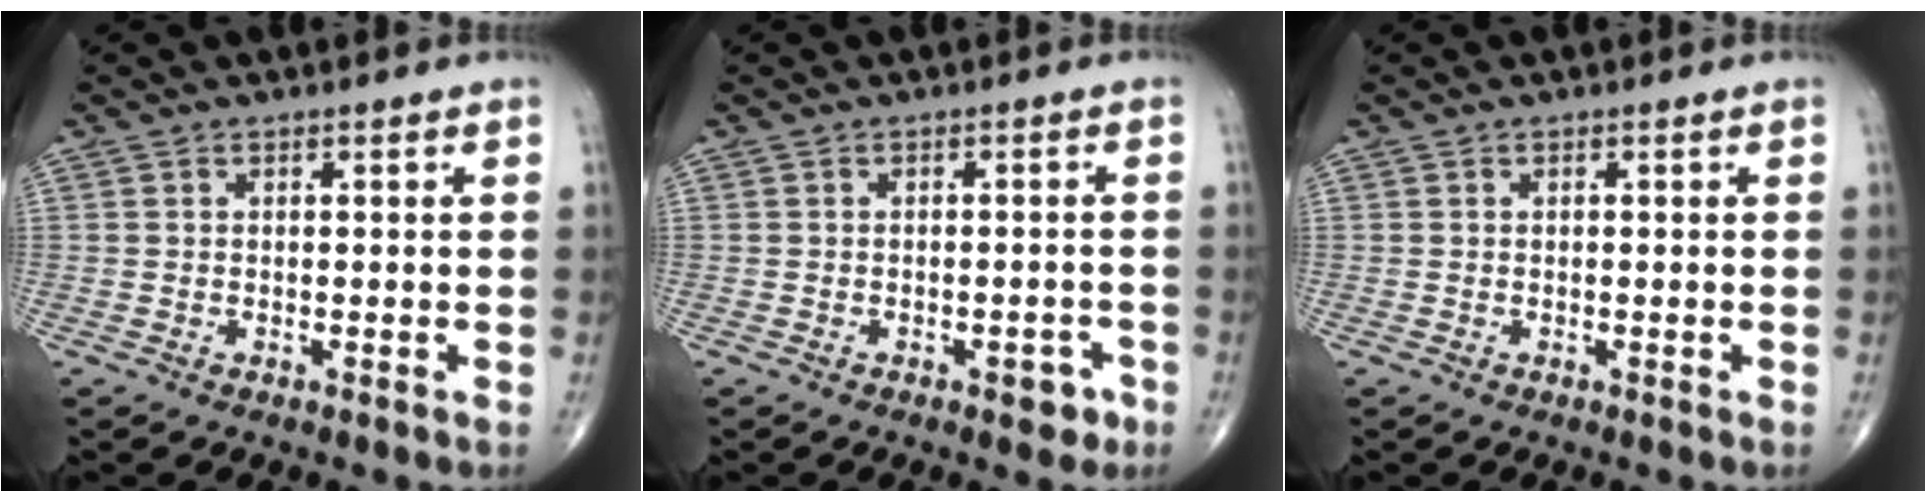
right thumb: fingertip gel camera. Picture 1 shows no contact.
{"total": 3.2, "force": [-1.7, 1.7, 2.1], "torque": [-0.011, 0.012, -0.018]}
{"total": 0.0}